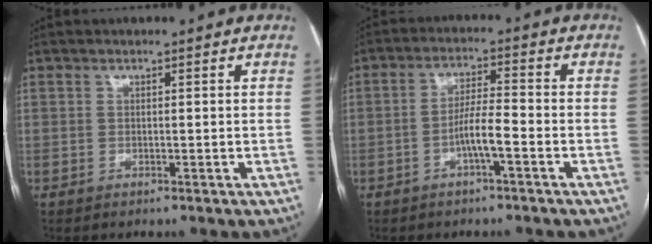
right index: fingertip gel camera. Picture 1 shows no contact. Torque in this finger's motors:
{"motor_torque": [1.05, -0.45, 0.63, 0.16]}